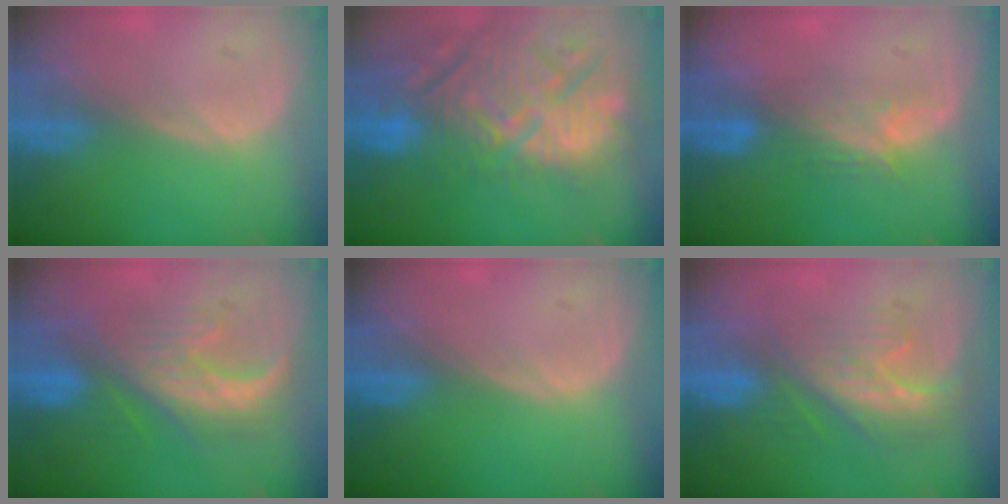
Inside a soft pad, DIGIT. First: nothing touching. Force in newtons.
{"total": 14.9, "press": 12.8, "slide": 7.7}
{"total": 4.5, "press": 4.3, "slide": 1.5}
{"total": 8.6, "press": 8.5, "slide": 1.0}
{"total": 0.0}
{"total": 8.8, "press": 7.5, "slide": 4.6}